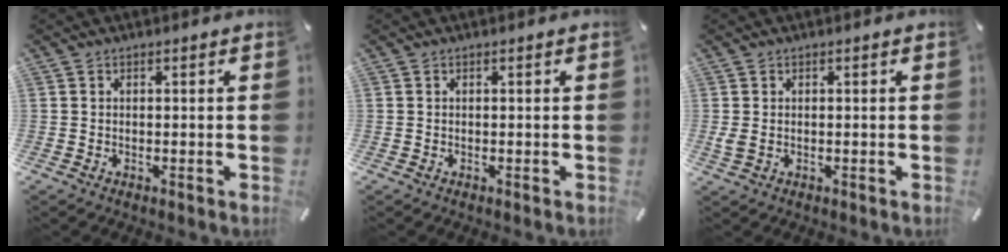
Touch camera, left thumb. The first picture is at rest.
{"total": 0.0}
{"total": 1.5, "force": [0.1, 1.0, 1.2], "torque": [-0.030, -0.001, 0.000]}